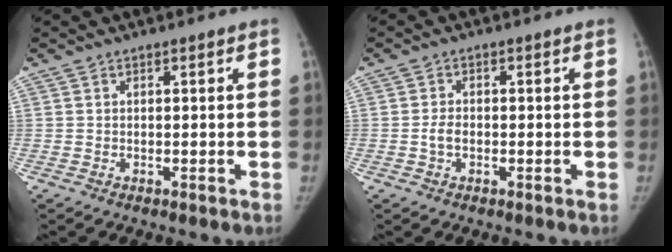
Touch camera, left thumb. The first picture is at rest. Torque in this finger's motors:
{"motor_torque": [-0.11, 0.10, 0.46, 0.08, -0.01]}